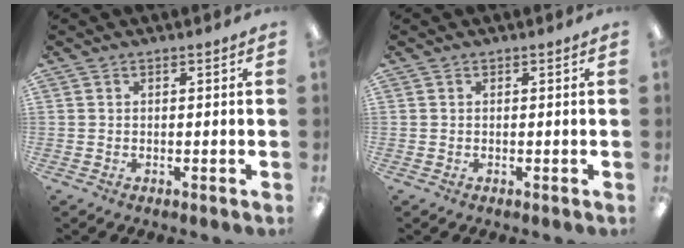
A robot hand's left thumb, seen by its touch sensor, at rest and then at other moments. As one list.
[{"total": 0.0}]